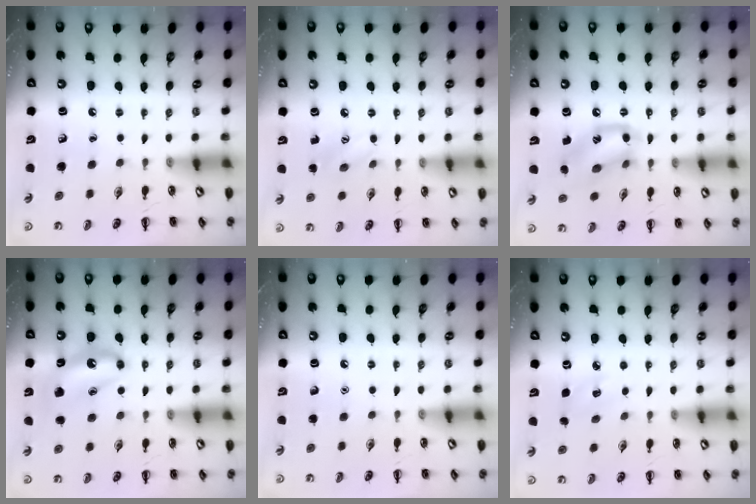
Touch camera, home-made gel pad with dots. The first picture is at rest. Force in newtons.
{"total": 5.6, "press": 5.4, "slide": 1.4}
{"total": 12.3, "press": 12.3, "slide": 0.8}
{"total": 9.1, "press": 9.1, "slide": 1.0}
{"total": 1.5, "press": 1.5, "slide": 0.1}
{"total": 4.2, "press": 4.0, "slide": 1.1}